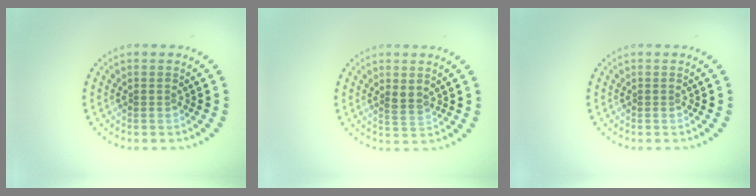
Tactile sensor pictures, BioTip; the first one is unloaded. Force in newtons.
{"total": 1.4, "press": 1.2, "slide": 0.7}
{"total": 0.0}